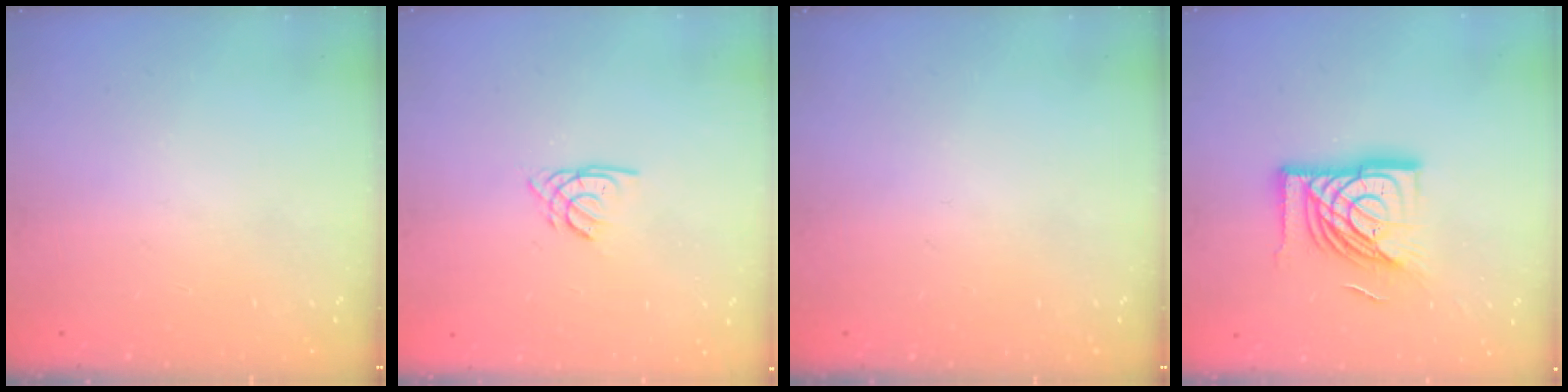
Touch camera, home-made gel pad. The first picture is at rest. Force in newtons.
{"total": 1.8, "press": 1.8, "slide": 0.3}
{"total": 0.0}
{"total": 19.6, "press": 19.5, "slide": 2.2}